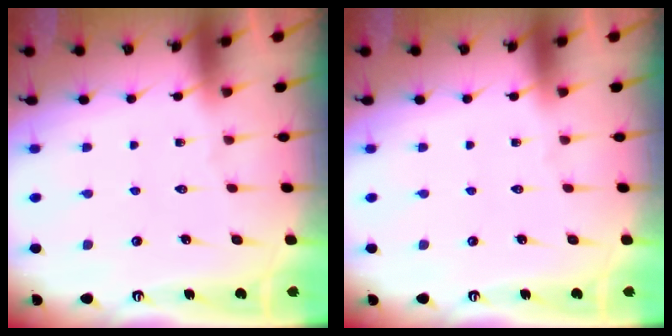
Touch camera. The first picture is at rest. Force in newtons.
{"total": 0.0}